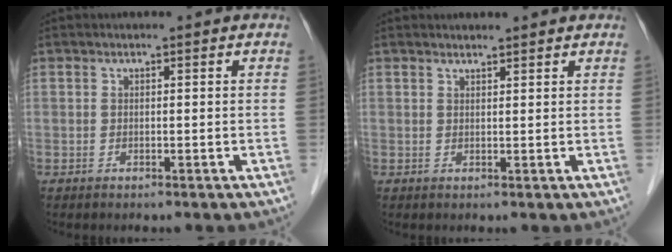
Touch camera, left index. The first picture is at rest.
{"total": 1.5, "force": [1.4, 0.2, 0.3], "torque": [-0.011, 0.007, 0.024]}